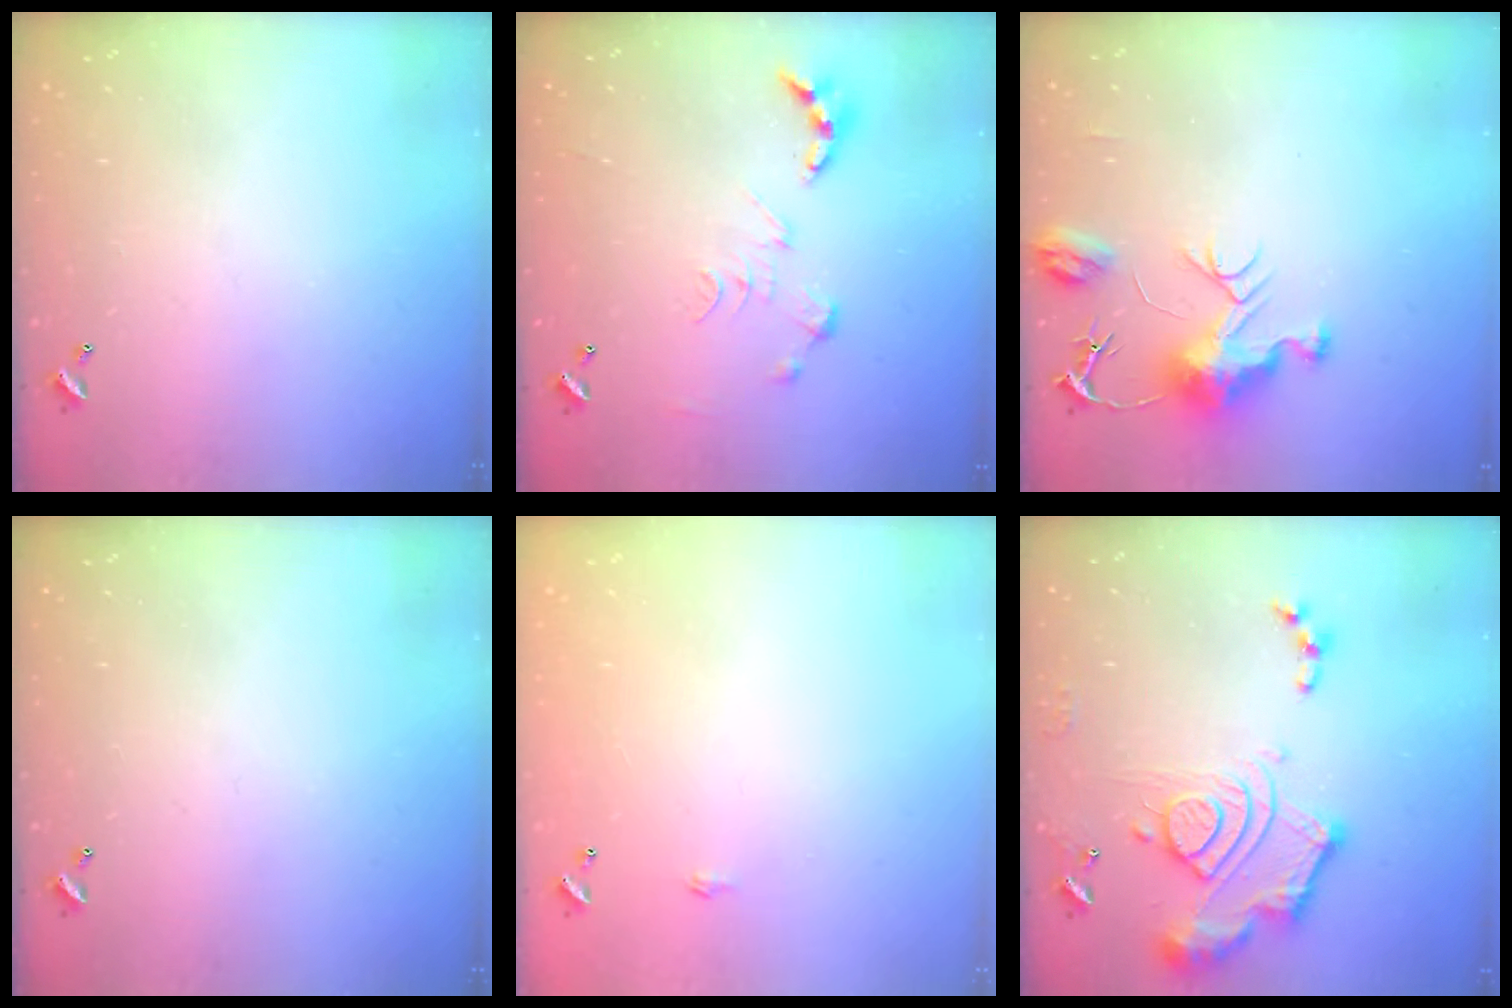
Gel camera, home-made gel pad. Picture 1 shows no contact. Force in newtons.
{"total": 0.0}
{"total": 9.2, "press": 9.2, "slide": 1.0}
{"total": 0.0}
{"total": 0.6, "press": 0.6, "slide": 0.2}
{"total": 16.2, "press": 16.1, "slide": 1.9}